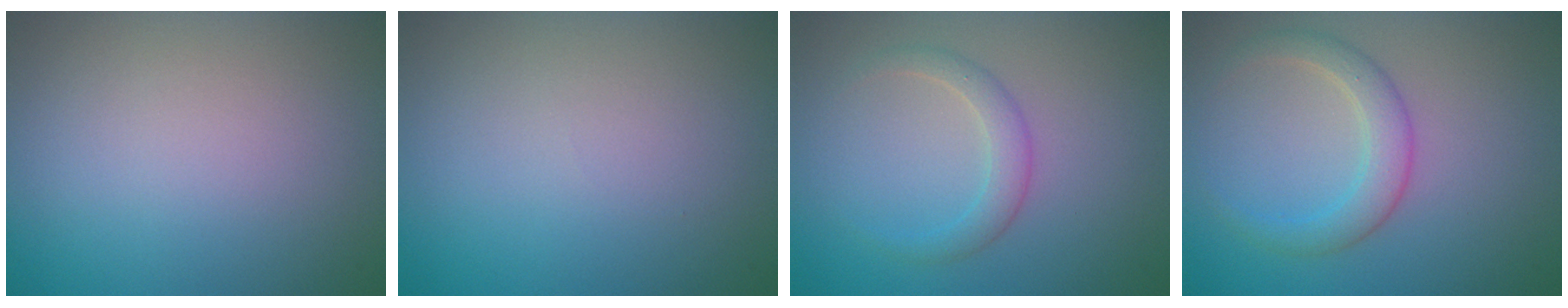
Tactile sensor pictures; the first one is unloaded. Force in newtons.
{"total": 0.0}
{"total": 2.0, "press": 2.0, "slide": 0.1}
{"total": 2.9, "press": 2.9, "slide": 0.3}